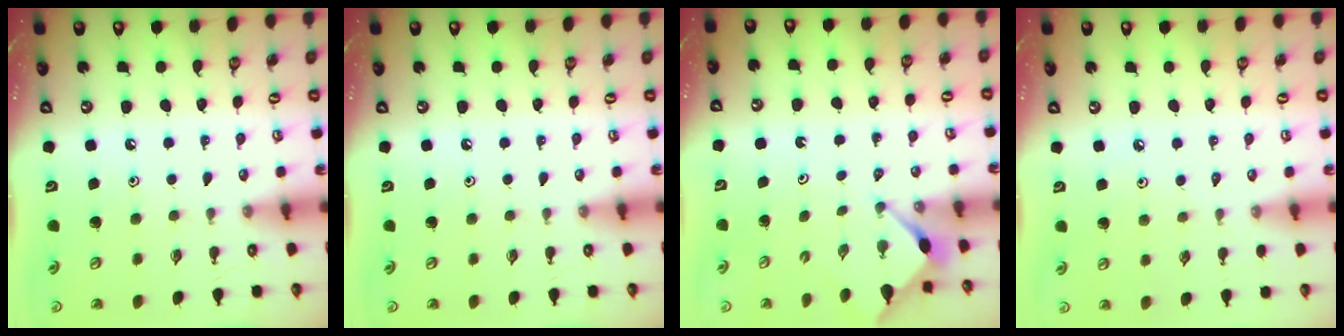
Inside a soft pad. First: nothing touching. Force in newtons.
{"total": 0.0}
{"total": 2.8, "press": 2.8, "slide": 0.3}
{"total": 2.8, "press": 2.7, "slide": 0.6}